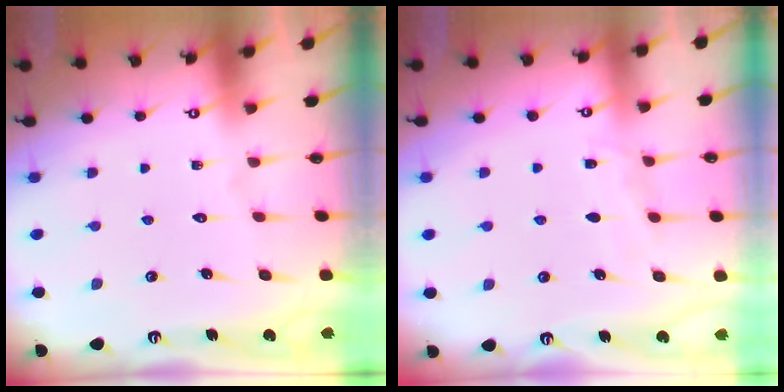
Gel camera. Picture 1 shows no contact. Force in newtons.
{"total": 4.2, "press": 4.2, "slide": 0.5}